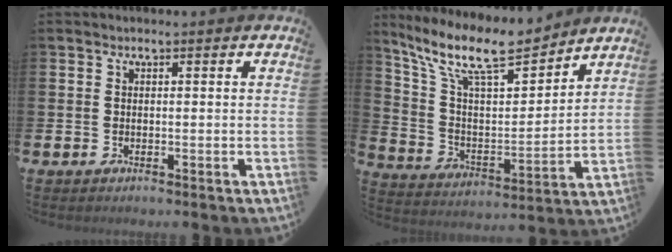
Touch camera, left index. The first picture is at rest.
{"total": 12.0, "force": [10.0, 3.2, 5.8], "torque": [-0.147, -0.055, 0.176]}